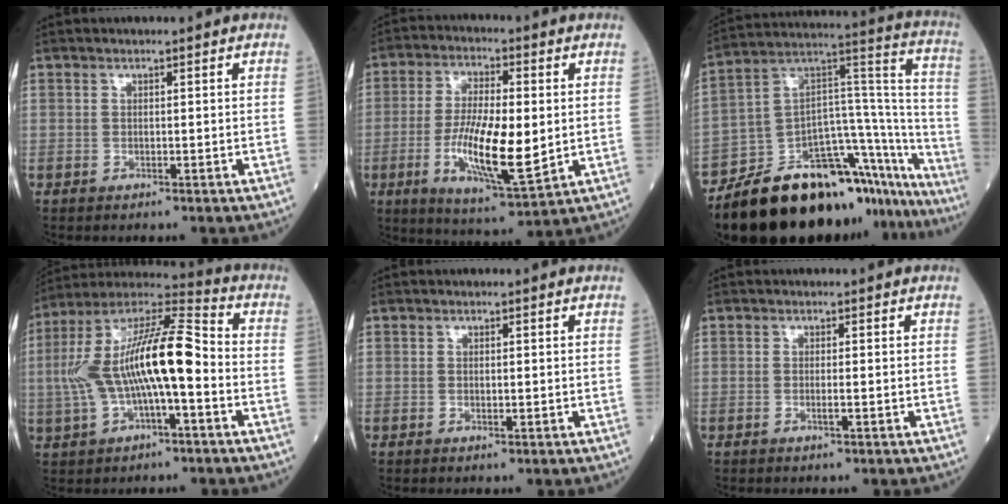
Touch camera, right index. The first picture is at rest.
{"total": 14.4, "force": [-1.5, 3.8, 13.8], "torque": [-0.264, -0.013, -0.023]}
{"total": 36.4, "force": [-28.2, 10.0, 20.8], "torque": [-0.257, -0.005, -0.411]}
{"total": 17.8, "force": [-1.4, 4.8, 17.1], "torque": [-0.339, 0.033, -0.024]}
{"total": 1.3, "force": [-0.1, 0.7, 1.2], "torque": [-0.030, -0.003, 0.000]}
{"total": 1.4, "force": [-0.4, 0.3, 1.3], "torque": [-0.030, -0.002, -0.007]}